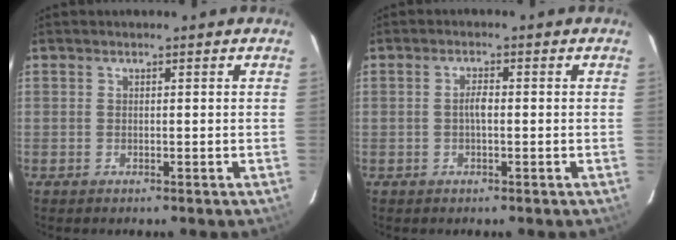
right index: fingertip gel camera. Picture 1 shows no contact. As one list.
[{"total": 2.0, "force": [-0.2, 0.6, 1.8], "torque": [-0.036, 0.005, -0.006]}]